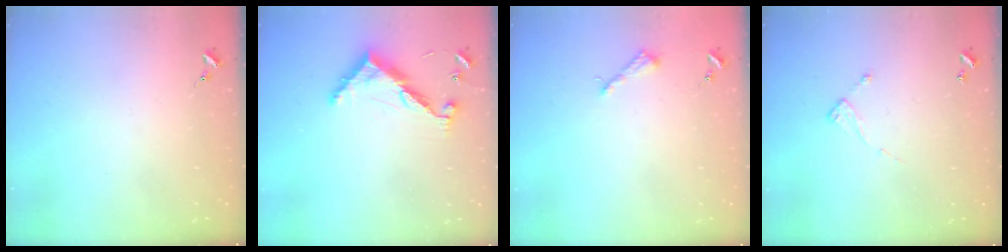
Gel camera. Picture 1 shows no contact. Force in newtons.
{"total": 9.3, "press": 9.3, "slide": 0.3}
{"total": 4.2, "press": 4.1, "slide": 0.6}
{"total": 6.4, "press": 6.4, "slide": 0.4}